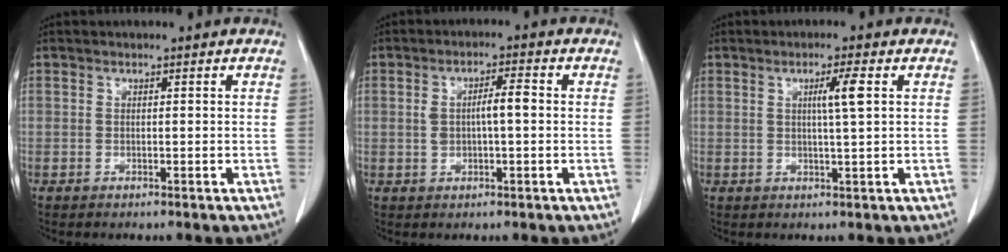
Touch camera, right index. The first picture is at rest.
{"total": 4.4, "force": [0.2, 1.1, 4.3], "torque": [-0.080, 0.014, 0.007]}
{"total": 3.7, "force": [1.0, -0.4, 3.5], "torque": [-0.058, -0.002, 0.016]}